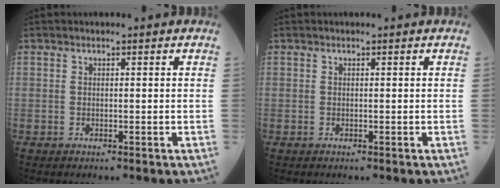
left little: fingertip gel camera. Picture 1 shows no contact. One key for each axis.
{"total": 0.0}